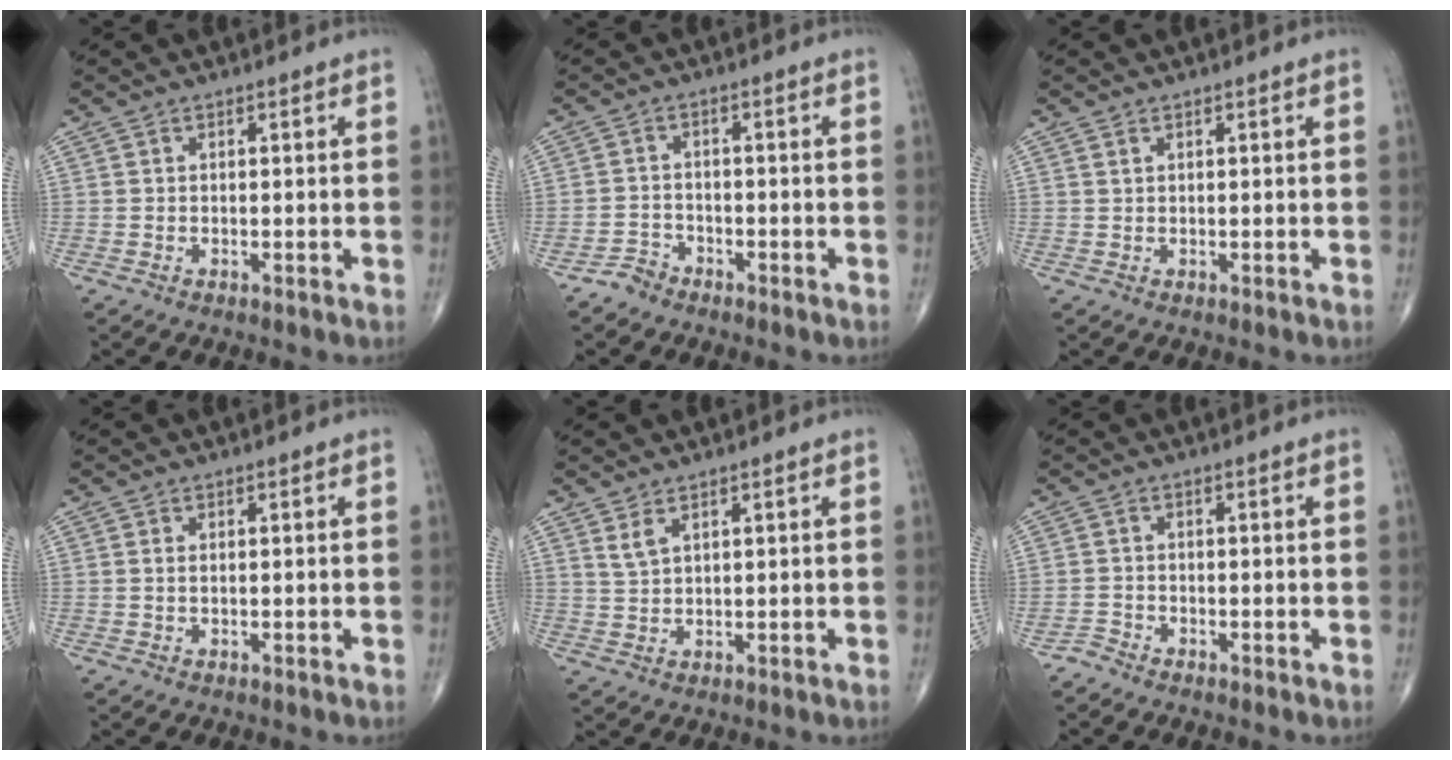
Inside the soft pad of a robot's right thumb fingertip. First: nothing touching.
{"total": 2.7, "force": [-2.3, 1.4, 0.0], "torque": [0.005, 0.010, -0.046]}
{"total": 0.6, "force": [0.4, 0.3, 0.3], "torque": [-0.006, 0.001, 0.009]}
{"total": 0.8, "force": [0.2, 0.4, 0.7], "torque": [-0.016, 0.002, 0.006]}
{"total": 2.5, "force": [1.7, 0.9, 1.7], "torque": [-0.036, -0.008, 0.041]}
{"total": 1.3, "force": [-1.3, 0.3, -0.1], "torque": [0.002, -0.002, -0.030]}